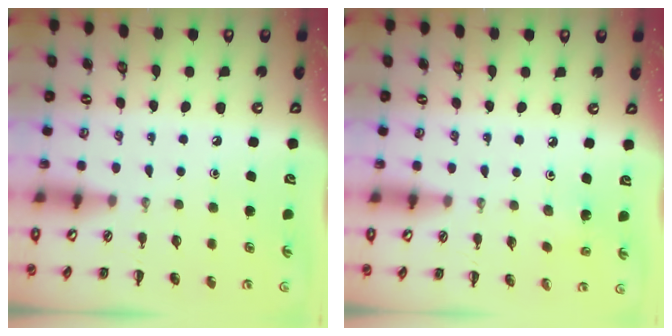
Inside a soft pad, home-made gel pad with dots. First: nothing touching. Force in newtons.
{"total": 1.9, "press": 1.8, "slide": 0.7}